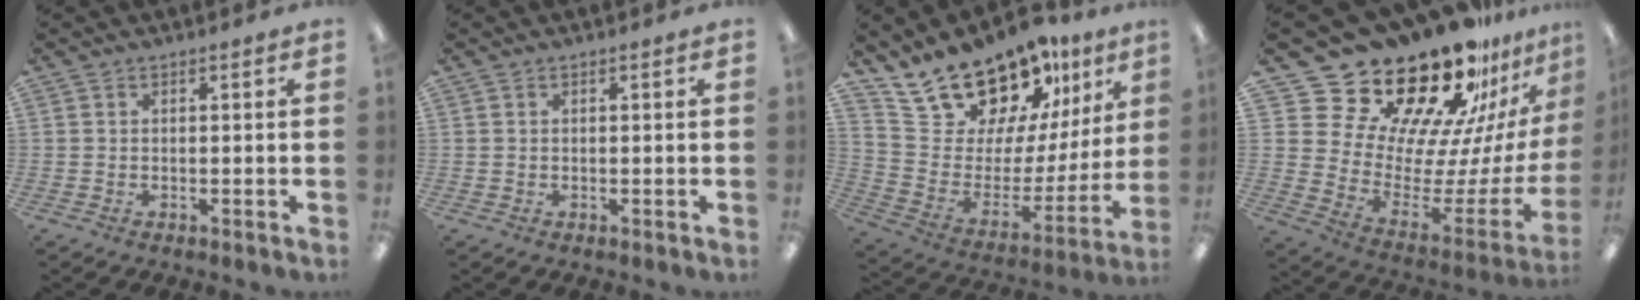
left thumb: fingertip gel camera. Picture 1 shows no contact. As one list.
[{"total": 0.5, "force": [0.3, 0.4, 0.2], "torque": [-0.004, 0.004, 0.004]}, {"total": 19.7, "force": [16.6, 8.4, 6.4], "torque": [-0.126, -0.119, 0.305]}, {"total": 28.8, "force": [22.7, 13.2, 11.9], "torque": [-0.163, -0.207, 0.433]}]